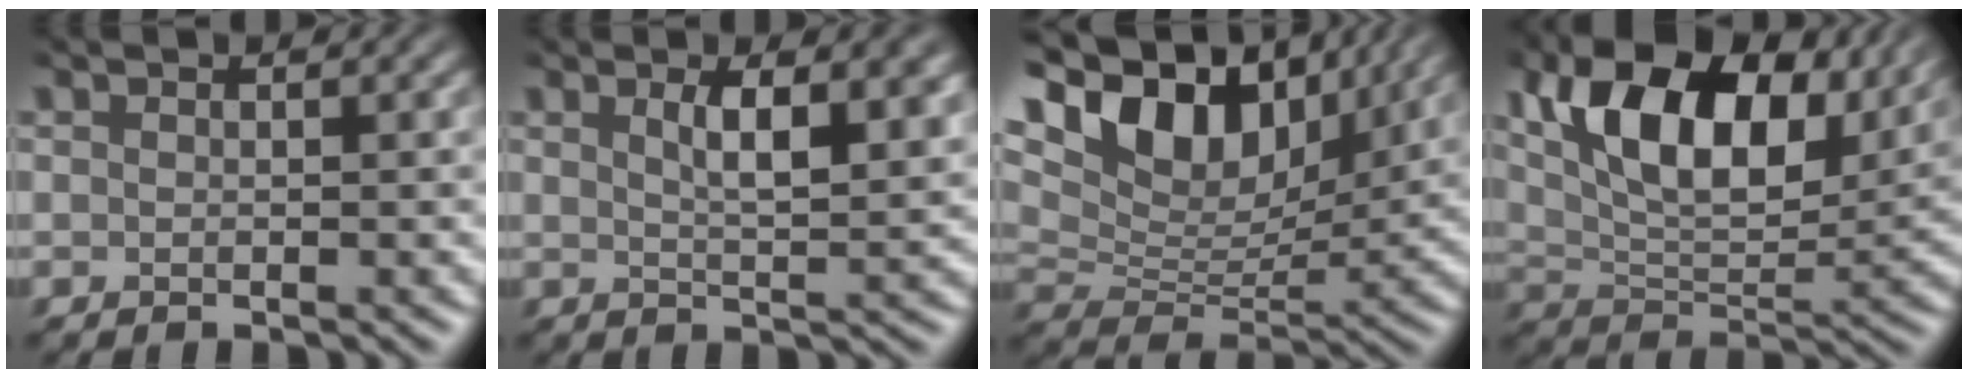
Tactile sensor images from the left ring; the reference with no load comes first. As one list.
[{"total": 4.5, "force": [1.8, 1.4, 3.9], "torque": [-0.056, 0.001, 0.029]}, {"total": 13.8, "force": [7.5, 7.5, 8.8], "torque": [-0.161, 0.027, 0.124]}, {"total": 12.6, "force": [6.3, 6.5, 8.7], "torque": [-0.150, 0.003, 0.119]}]